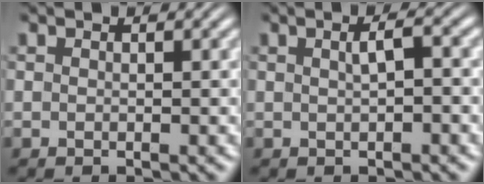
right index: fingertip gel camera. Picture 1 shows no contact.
{"total": 1.6, "force": [-0.2, 0.3, 1.6], "torque": [-0.015, 0.005, -0.002]}